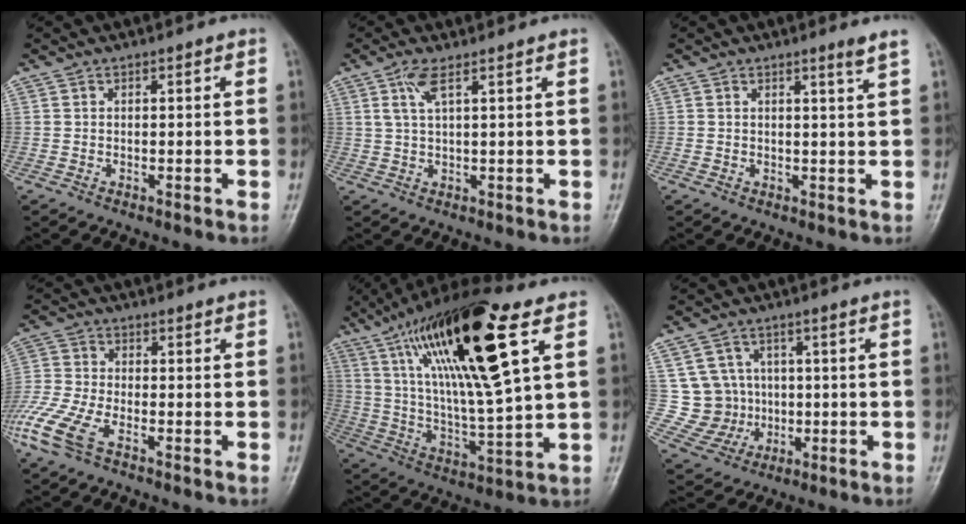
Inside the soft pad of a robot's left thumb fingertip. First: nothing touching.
{"total": 3.4, "force": [1.7, 0.4, 2.9], "torque": [-0.070, 0.000, 0.042]}
{"total": 1.8, "force": [1.3, -0.7, 1.2], "torque": [-0.019, -0.017, 0.021]}
{"total": 10.1, "force": [-5.4, 4.3, 7.3], "torque": [-0.186, 0.004, -0.110]}
{"total": 24.0, "force": [10.4, 4.9, 21.1], "torque": [-0.383, -0.023, 0.186]}
{"total": 8.5, "force": [0.8, 8.3, 1.8], "torque": [0.006, 0.006, 0.025]}